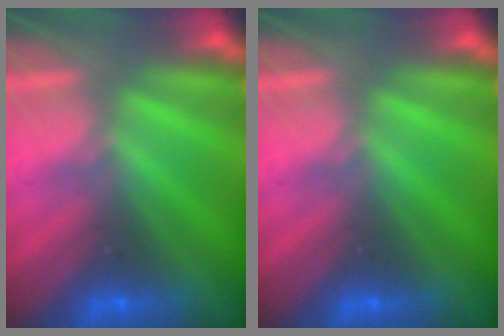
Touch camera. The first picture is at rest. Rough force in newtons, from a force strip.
{"total": 0.0}